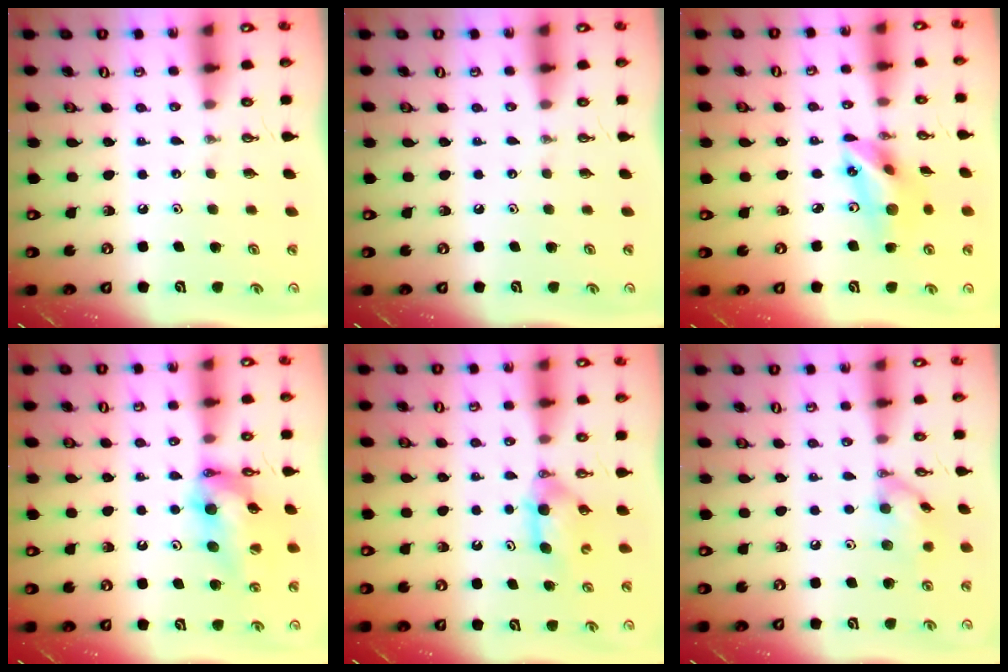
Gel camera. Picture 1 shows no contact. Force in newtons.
{"total": 0.0}
{"total": 14.8, "press": 14.5, "slide": 3.1}
{"total": 13.3, "press": 12.9, "slide": 3.2}
{"total": 6.4, "press": 3.6, "slide": 5.3}
{"total": 10.3, "press": 10.2, "slide": 1.1}